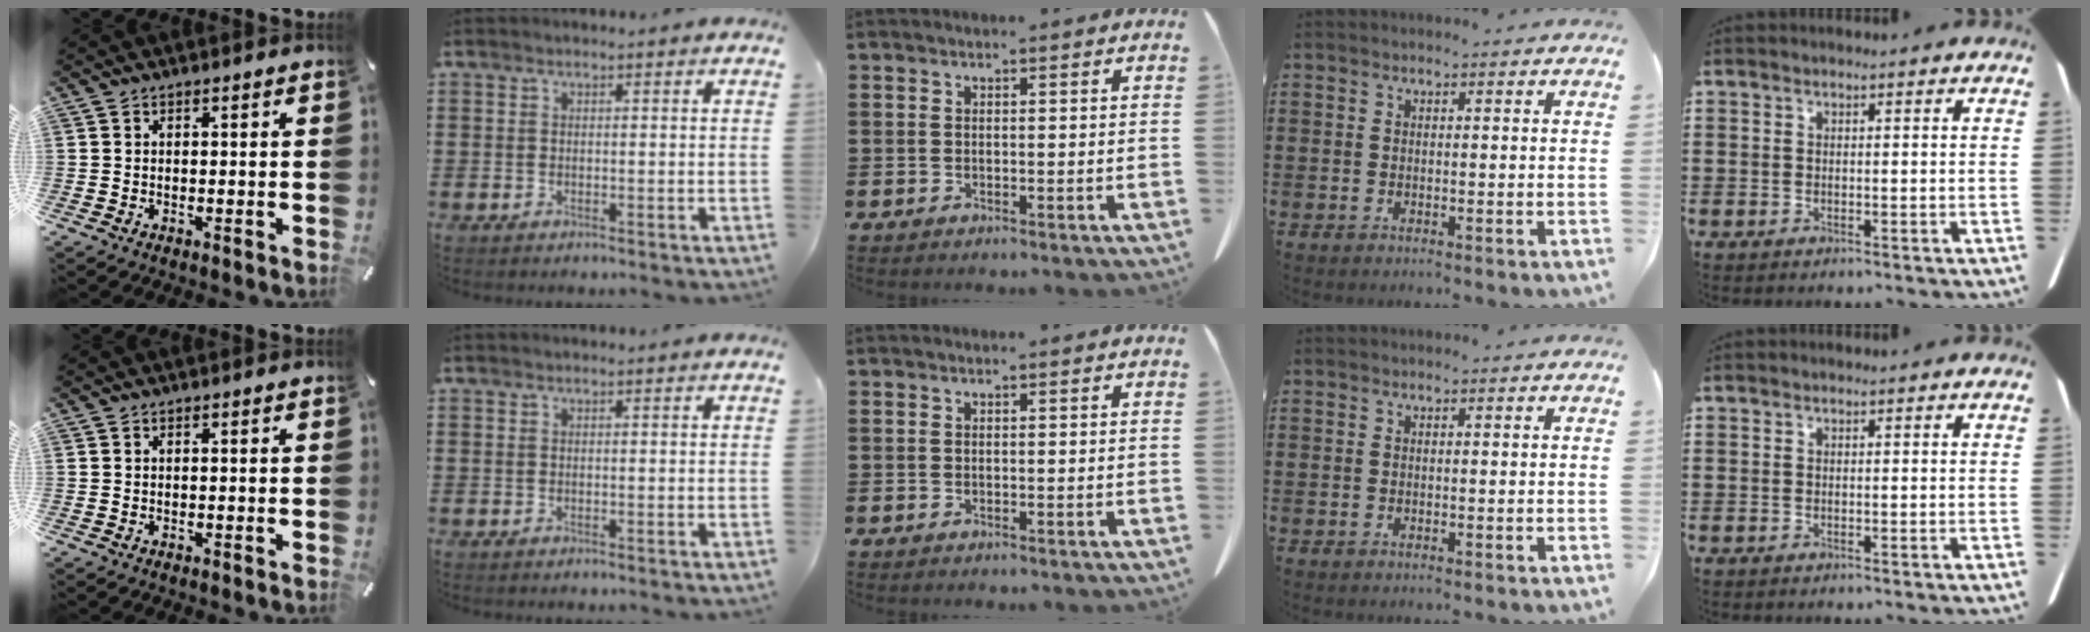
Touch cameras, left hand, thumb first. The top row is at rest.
{}